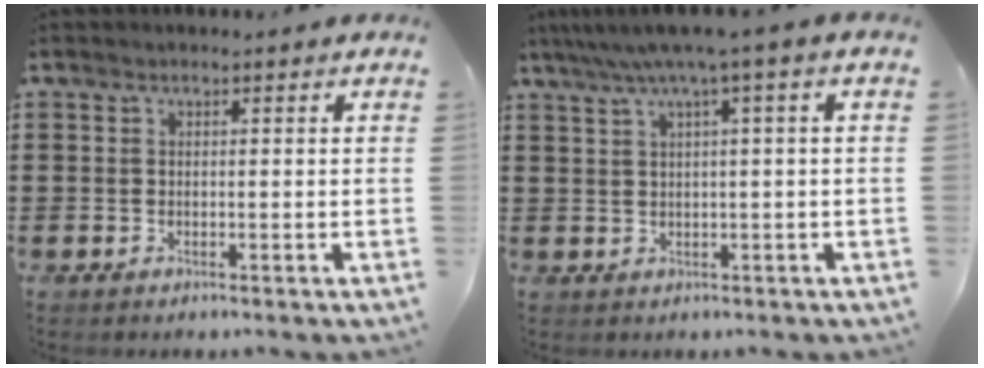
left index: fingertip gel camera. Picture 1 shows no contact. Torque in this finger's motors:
{"motor_torque": [1.09, -1.05, 0.59, 0.21]}